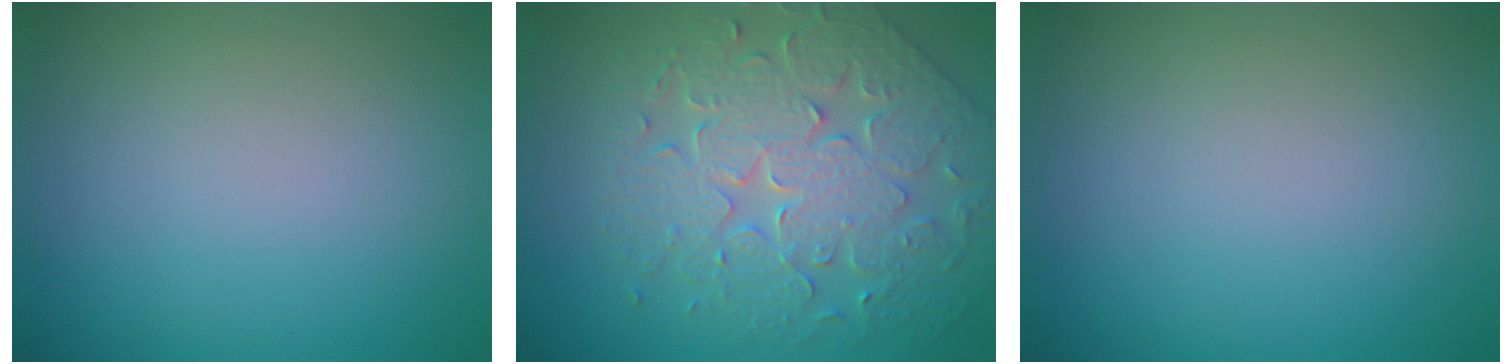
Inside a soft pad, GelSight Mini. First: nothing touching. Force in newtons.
{"total": 5.6, "press": 5.2, "slide": 2.2}
{"total": 0.0}